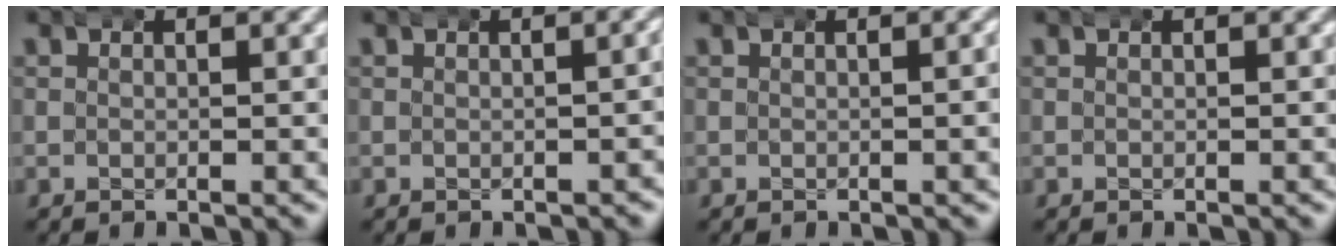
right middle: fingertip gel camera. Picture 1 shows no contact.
{"total": 1.3, "force": [-0.4, 0.7, 1.1], "torque": [-0.007, 0.009, -0.007]}
{"total": 1.0, "force": [0.4, 0.1, 0.9], "torque": [-0.009, 0.012, 0.001]}
{"total": 0.0}